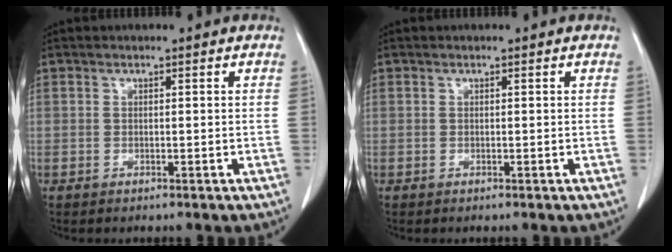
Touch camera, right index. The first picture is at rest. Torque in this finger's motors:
{"motor_torque": [0.00, 0.00, 0.00, 0.00]}